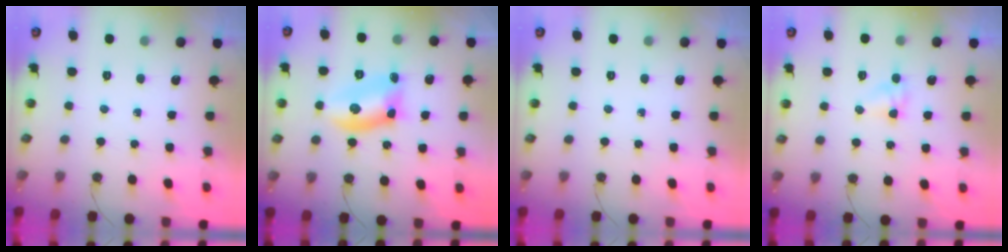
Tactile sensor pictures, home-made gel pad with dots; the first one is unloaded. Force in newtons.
{"total": 10.3, "press": 10.3, "slide": 0.6}
{"total": 0.0}
{"total": 2.8, "press": 2.8, "slide": 0.2}